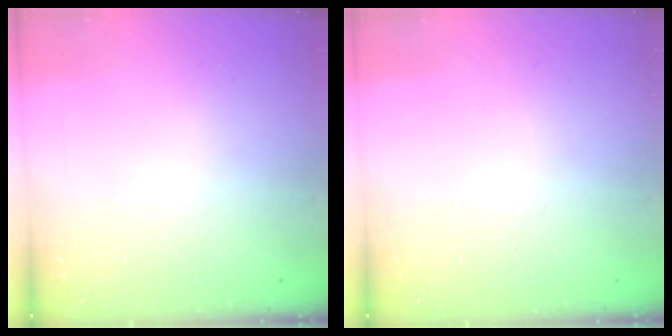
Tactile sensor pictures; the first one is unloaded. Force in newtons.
{"total": 0.0}